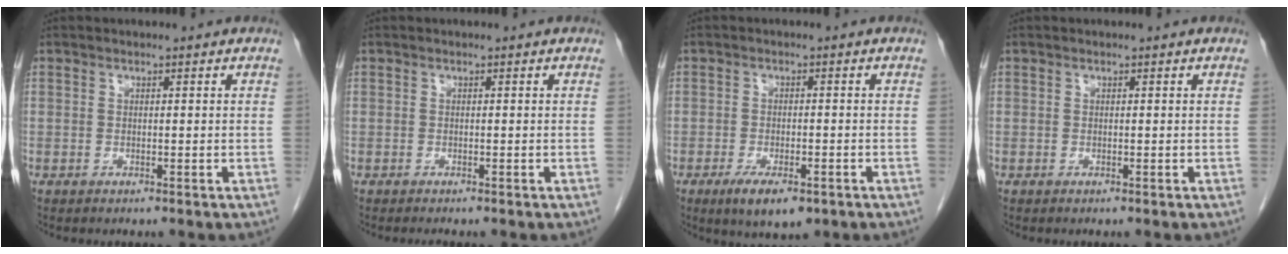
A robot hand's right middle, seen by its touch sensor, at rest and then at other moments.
{"total": 0.9, "force": [-0.8, -0.1, 0.4], "torque": [-0.008, -0.003, -0.010]}
{"total": 5.9, "force": [-3.4, 2.1, 4.3], "torque": [-0.073, -0.010, -0.048]}
{"total": 0.0}